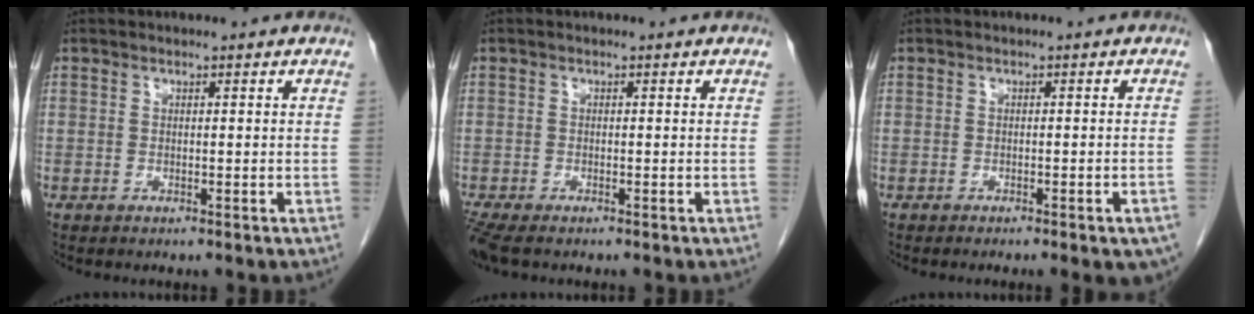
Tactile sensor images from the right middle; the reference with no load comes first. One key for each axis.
{"total": 3.5, "fx": -2.7, "fy": 0.9, "fz": 1.9, "tx": -0.045, "ty": -0.013, "tz": -0.050}
{"total": 5.5, "fx": -3.8, "fy": 0.6, "fz": 3.9, "tx": -0.031, "ty": -0.005, "tz": -0.049}